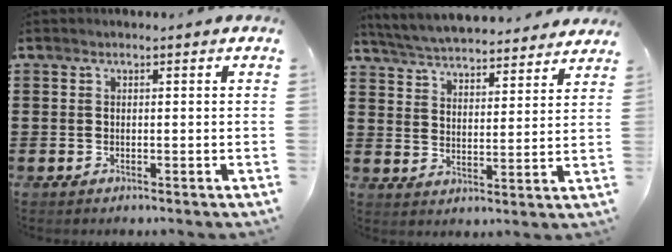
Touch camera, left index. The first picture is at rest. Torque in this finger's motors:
{"motor_torque": [2.14, 0.00, 0.71, 0.20]}